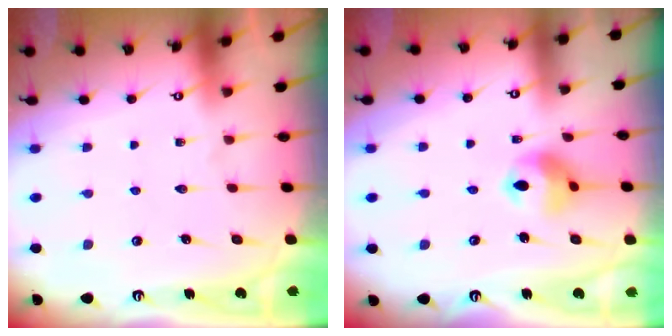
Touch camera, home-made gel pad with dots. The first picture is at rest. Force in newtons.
{"total": 9.9, "press": 9.7, "slide": 2.0}